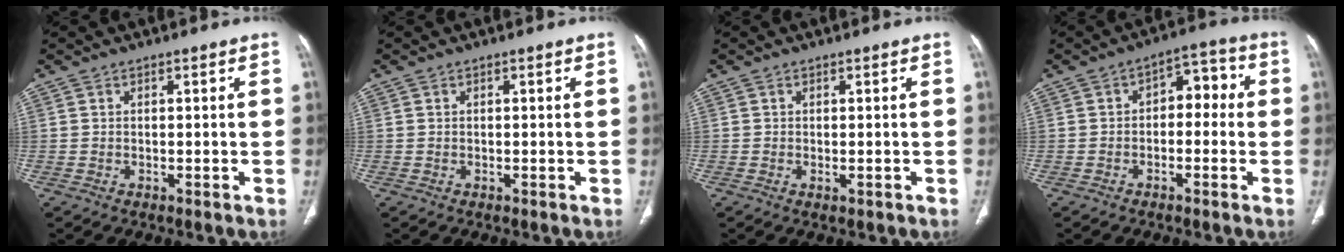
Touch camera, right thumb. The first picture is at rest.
{"total": 0.0}
{"total": 0.8, "force": [-0.3, 0.4, 0.7], "torque": [-0.012, -0.003, -0.001]}
{"total": 6.6, "force": [-0.3, 4.3, 5.0], "torque": [-0.035, 0.038, -0.014]}